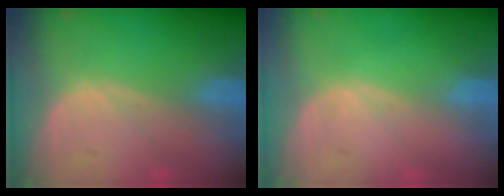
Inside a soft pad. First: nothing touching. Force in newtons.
{"total": 0.0}